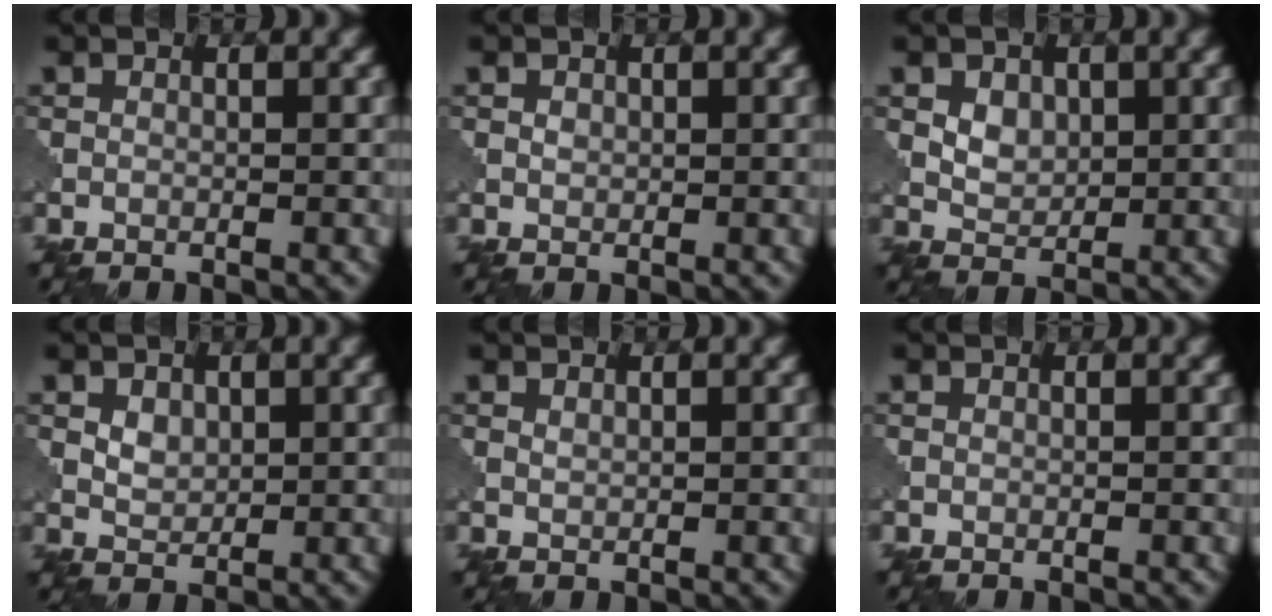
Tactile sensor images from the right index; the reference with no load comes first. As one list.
[{"total": 0.7, "force": [0.2, 0.5, 0.3], "torque": [-0.007, 0.000, 0.003]}, {"total": 2.8, "force": [1.0, 2.1, 1.7], "torque": [-0.030, 0.006, 0.015]}, {"total": 2.0, "force": [0.7, 1.5, 1.2], "torque": [-0.022, 0.001, 0.010]}, {"total": 0.5, "force": [0.4, 0.2, 0.3], "torque": [-0.011, 0.000, 0.009]}, {"total": 0.0}]